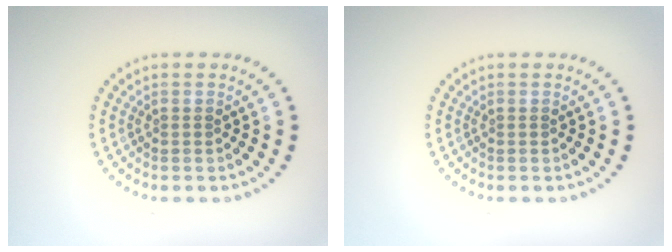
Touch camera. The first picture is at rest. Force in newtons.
{"total": 0.0}